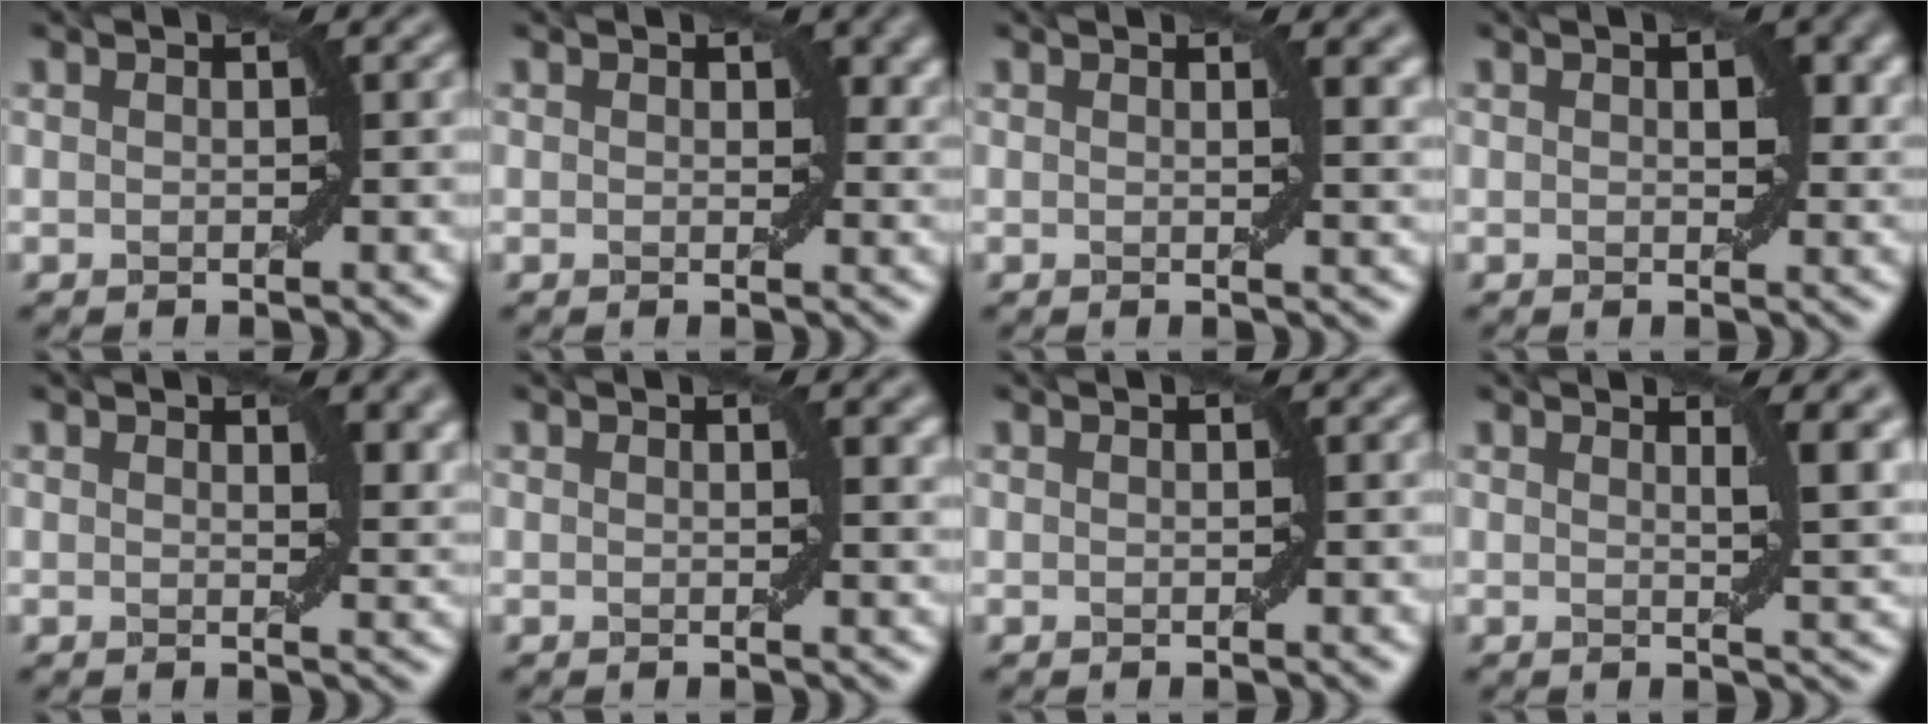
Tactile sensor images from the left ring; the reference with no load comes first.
{"total": 2.3, "force": [0.8, 1.4, 1.6], "torque": [-0.016, -0.004, 0.010]}
{"total": 2.5, "force": [1.0, 0.7, 2.1], "torque": [-0.021, -0.001, 0.018]}
{"total": 2.8, "force": [0.7, 1.5, 2.3], "torque": [-0.025, -0.002, 0.012]}
{"total": 2.9, "force": [1.6, 1.3, 2.1], "torque": [-0.025, -0.005, 0.026]}
{"total": 1.5, "force": [0.7, 0.3, 1.3], "torque": [-0.010, -0.001, 0.012]}
{"total": 0.0}
{"total": 3.5, "force": [1.4, 0.8, 3.1], "torque": [-0.034, -0.005, 0.022]}